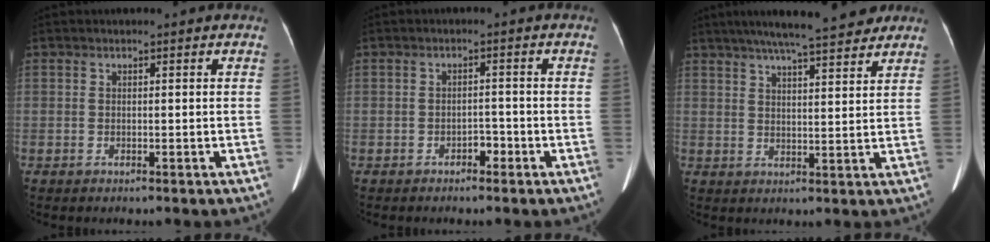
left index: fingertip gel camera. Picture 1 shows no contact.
{"total": 1.6, "force": [-1.1, 0.8, 0.7], "torque": [-0.008, 0.003, -0.017]}
{"total": 14.9, "force": [12.4, 1.8, 8.1], "torque": [-0.130, 0.023, 0.177]}